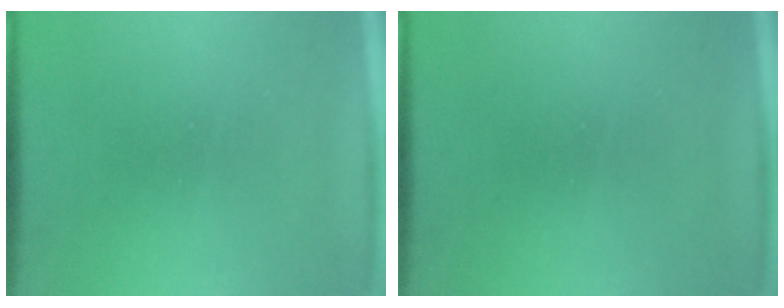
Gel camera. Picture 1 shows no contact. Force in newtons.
{"total": 0.0}